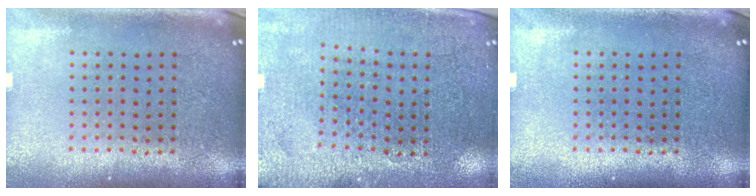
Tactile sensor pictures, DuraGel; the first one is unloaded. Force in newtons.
{"total": 2.8, "press": 2.8, "slide": 0.5}
{"total": 0.0}